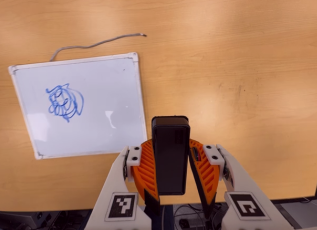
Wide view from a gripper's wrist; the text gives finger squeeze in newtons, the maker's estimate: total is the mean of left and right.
{"total": 7.9, "left": 7.0, "right": 8.9}